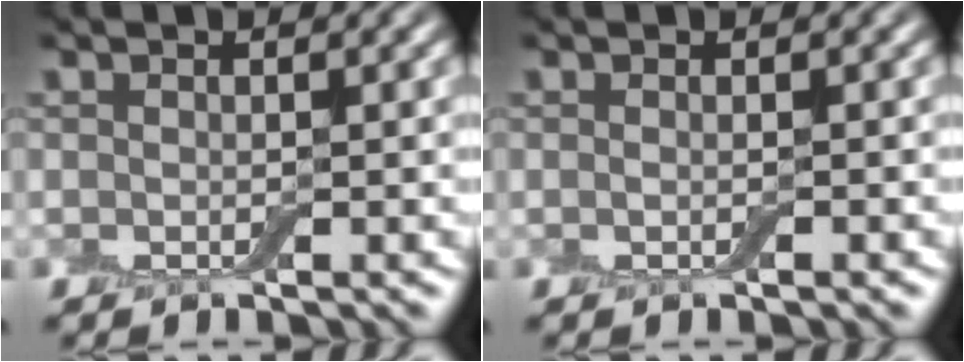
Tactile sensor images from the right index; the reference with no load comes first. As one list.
[{"total": 0.6, "force": [-0.1, 0.0, 0.6], "torque": [-0.013, -0.004, -0.004]}]